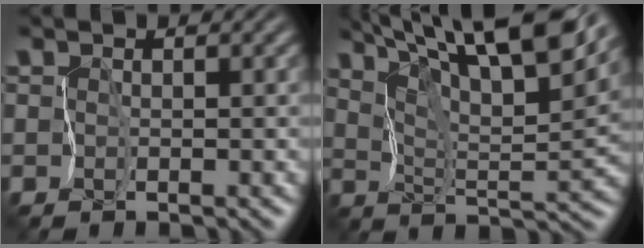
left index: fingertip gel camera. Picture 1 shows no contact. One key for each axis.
{"total": 14.6, "fx": 10.2, "fy": 3.9, "fz": 9.7, "tx": -0.157, "ty": 0.021, "tz": 0.135}